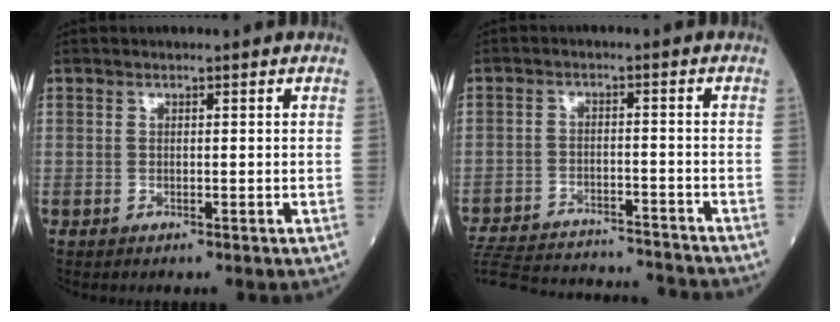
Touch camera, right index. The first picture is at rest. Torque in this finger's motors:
{"motor_torque": [-2.14, 0.00, -1.05, -0.21]}